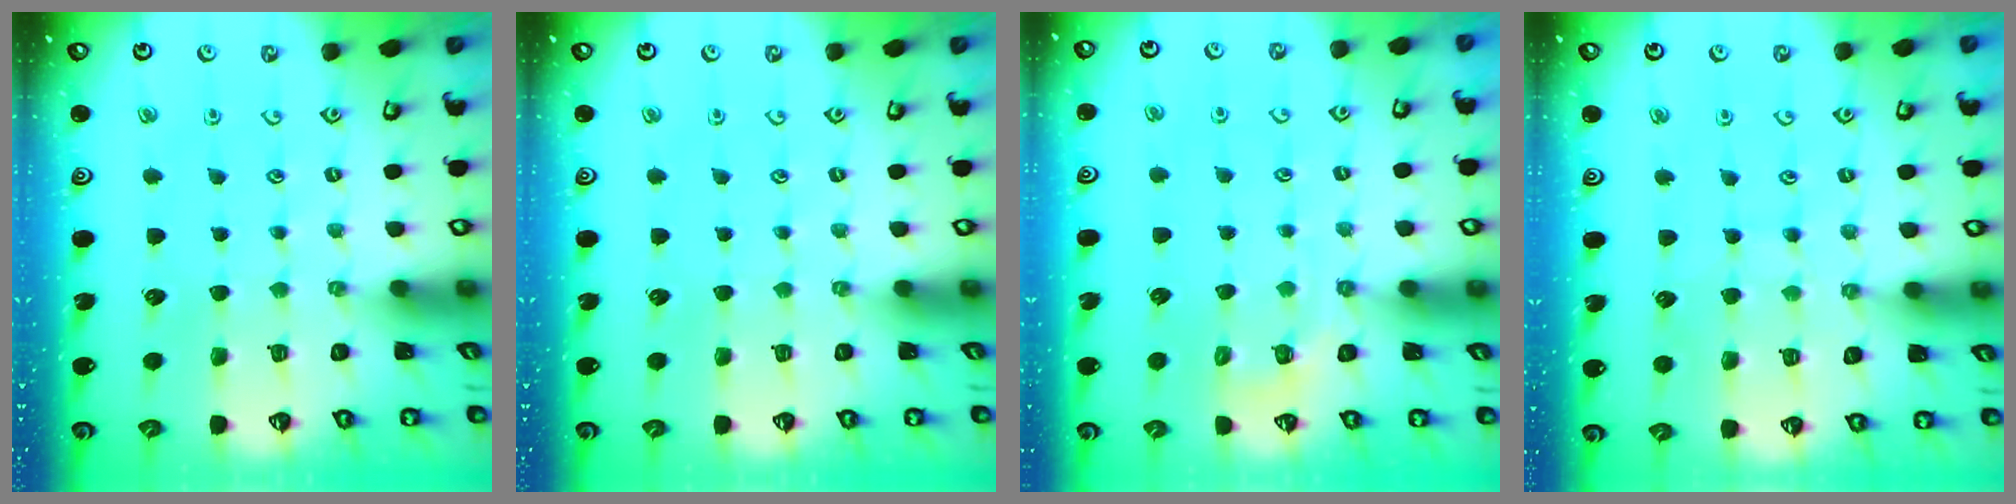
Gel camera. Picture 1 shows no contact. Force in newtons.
{"total": 0.0}
{"total": 2.9, "press": 2.6, "slide": 1.2}
{"total": 6.6, "press": 6.5, "slide": 0.6}